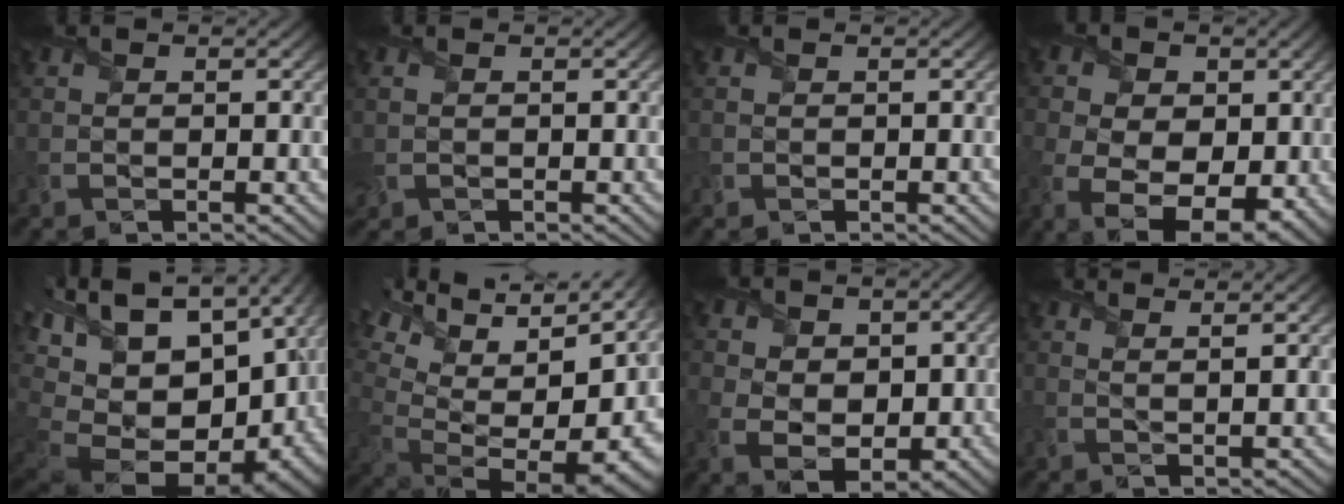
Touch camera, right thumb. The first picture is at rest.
{"total": 1.1, "force": [0.1, 0.9, 0.7], "torque": [-0.027, 0.001, 0.003]}
{"total": 0.5, "force": [0.0, 0.4, -0.3], "torque": [0.000, -0.003, -0.002]}
{"total": 12.0, "force": [-2.0, 8.4, 8.3], "torque": [-0.176, -0.026, -0.016]}
{"total": 19.3, "force": [-1.6, 11.8, 15.2], "torque": [-0.302, -0.018, 0.023]}
{"total": 17.5, "force": [3.1, 9.9, 14.2], "torque": [-0.259, 0.017, 0.111]}
{"total": 6.4, "force": [1.1, 4.9, 4.0], "torque": [-0.116, -0.012, 0.024]}
{"total": 4.8, "force": [3.9, 0.1, 2.9], "torque": [-0.038, -0.001, 0.056]}